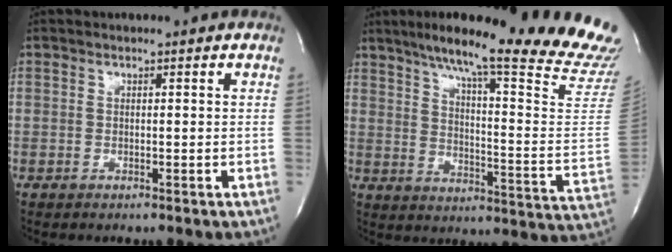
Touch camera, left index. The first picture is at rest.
{"total": 29.2, "force": [24.9, 0.0, 15.2], "torque": [-0.201, -0.089, 0.316]}